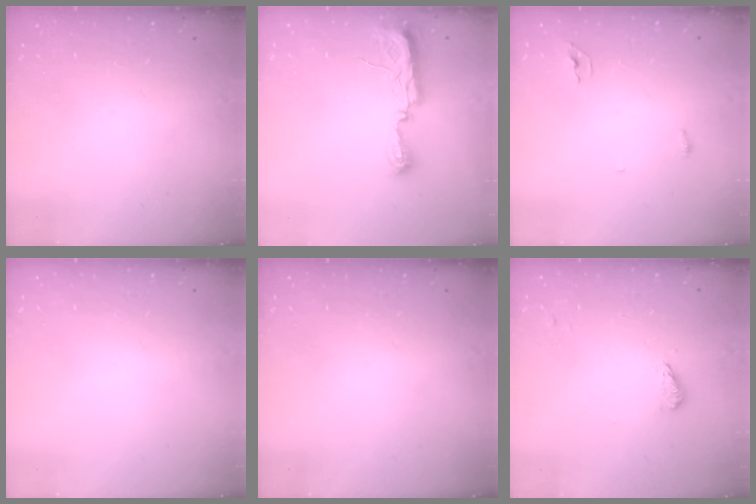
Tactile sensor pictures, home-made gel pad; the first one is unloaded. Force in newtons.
{"total": 7.7, "press": 7.7, "slide": 0.7}
{"total": 5.6, "press": 3.9, "slide": 4.1}
{"total": 0.0}
{"total": 0.0}
{"total": 3.9, "press": 3.8, "slide": 0.4}